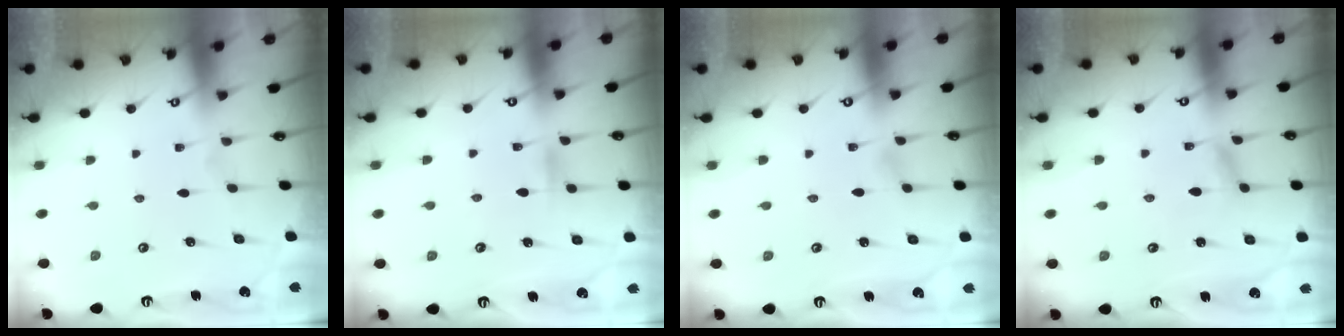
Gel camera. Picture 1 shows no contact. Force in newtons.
{"total": 4.9, "press": 4.9, "slide": 0.5}
{"total": 0.9, "press": 0.9, "slide": 0.1}
{"total": 6.3, "press": 6.3, "slide": 0.4}